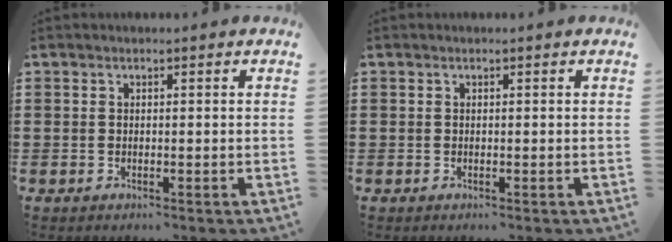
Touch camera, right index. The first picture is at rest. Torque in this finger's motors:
{"motor_torque": [0.00, 0.00, 0.01, -0.01]}